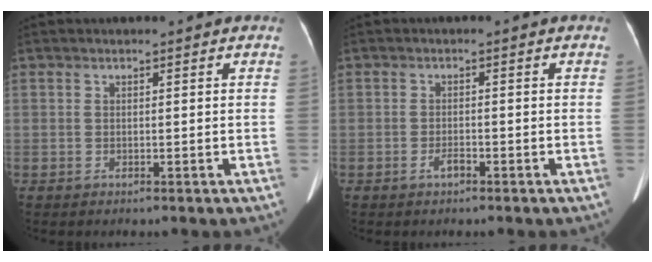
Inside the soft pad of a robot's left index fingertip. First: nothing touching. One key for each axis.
{"total": 1.6, "fx": -1.1, "fy": 0.5, "fz": 1.0, "tx": -0.020, "ty": 0.000, "tz": -0.018}